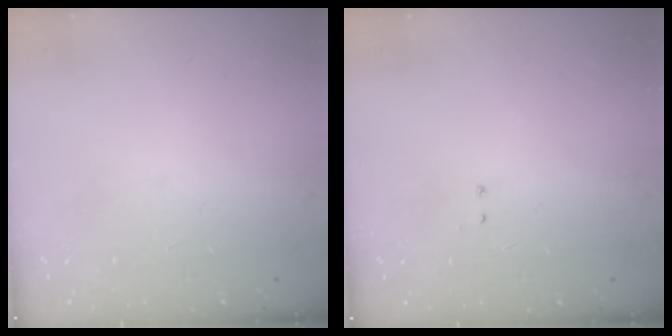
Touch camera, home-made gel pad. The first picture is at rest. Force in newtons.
{"total": 2.0, "press": 2.0, "slide": 0.4}